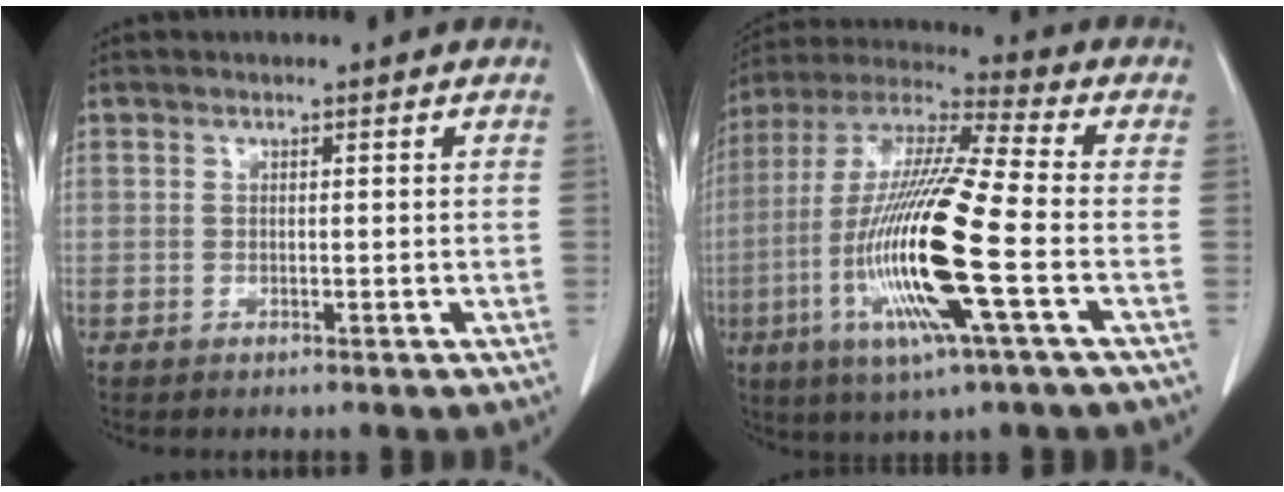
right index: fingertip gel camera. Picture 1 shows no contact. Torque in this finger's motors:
{"motor_torque": [2.14, 0.00, 1.05, 0.21]}